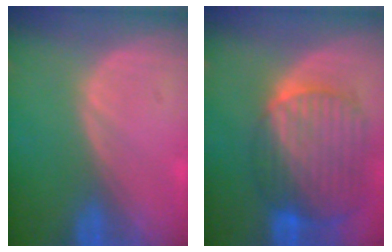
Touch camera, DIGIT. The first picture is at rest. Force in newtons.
{"total": 10.5, "press": 8.9, "slide": 5.5}